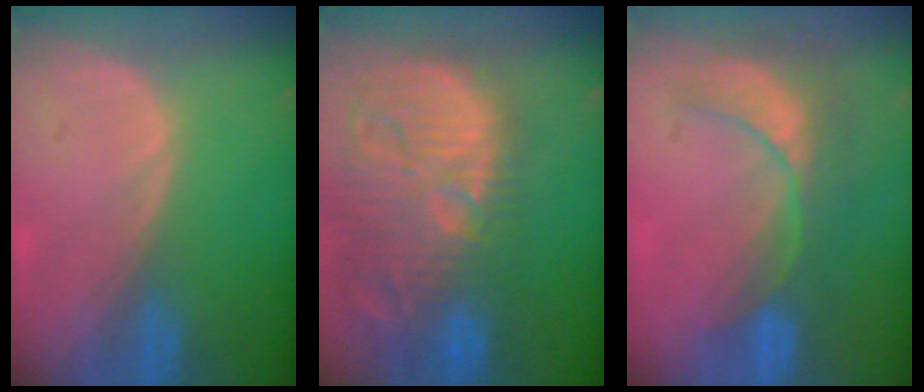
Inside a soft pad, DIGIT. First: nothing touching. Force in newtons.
{"total": 15.4, "press": 13.4, "slide": 7.6}
{"total": 9.0, "press": 7.7, "slide": 4.5}